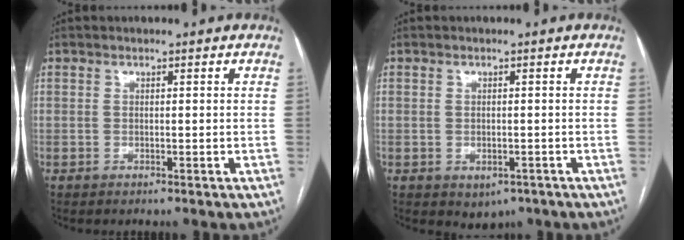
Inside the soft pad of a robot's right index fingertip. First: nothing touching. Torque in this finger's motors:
{"motor_torque": [0.84, -0.55, 0.15, 0.01]}